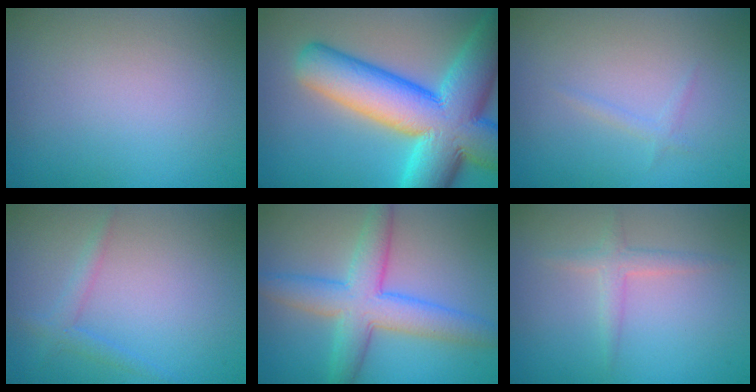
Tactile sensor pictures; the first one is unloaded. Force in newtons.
{"total": 14.9, "press": 14.9, "slide": 0.3}
{"total": 0.7, "press": 0.7, "slide": 0.1}
{"total": 1.5, "press": 1.5, "slide": 0.1}
{"total": 6.3, "press": 6.3, "slide": 0.1}
{"total": 1.7, "press": 1.7, "slide": 0.1}